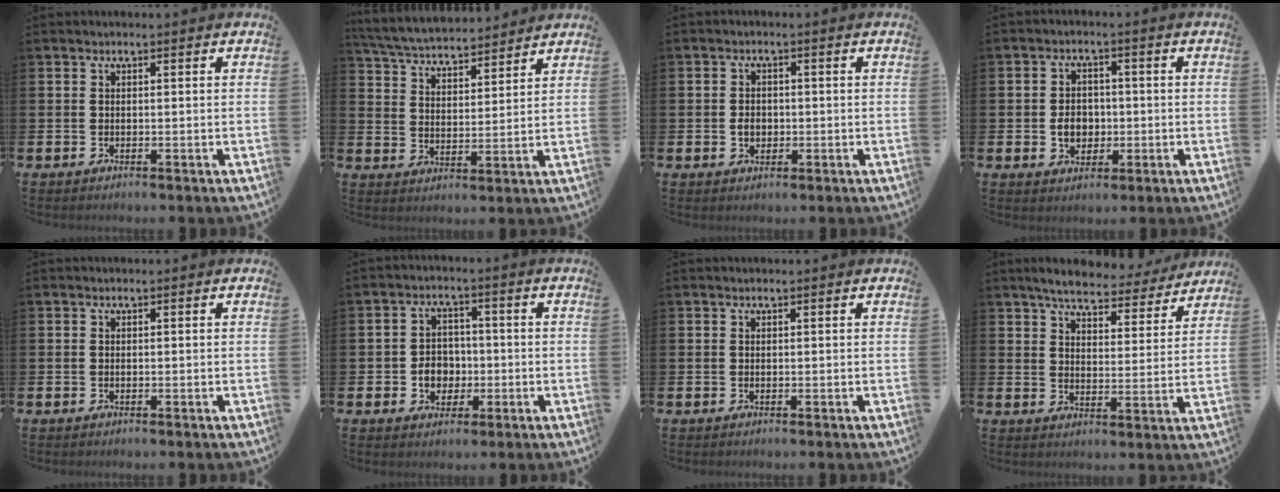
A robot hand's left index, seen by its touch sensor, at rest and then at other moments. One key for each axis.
{"total": 5.2, "fx": 5.1, "fy": 0.6, "fz": 0.7, "tx": -0.038, "ty": -0.036, "tz": 0.089}
{"total": 2.3, "fx": -0.3, "fy": 1.8, "fz": 1.3, "tx": -0.010, "ty": -0.001, "tz": -0.011}
{"total": 4.1, "fx": -0.5, "fy": 3.4, "fz": 2.3, "tx": -0.026, "ty": -0.001, "tz": -0.019}
{"total": 0.0}
{"total": 4.2, "fx": -0.7, "fy": 3.7, "fz": 1.7, "tx": -0.025, "ty": 0.002, "tz": -0.022}
{"total": 0.0}
{"total": 5.8, "fx": 5.4, "fy": 1.1, "fz": 1.7, "tx": -0.037, "ty": -0.034, "tz": 0.089}